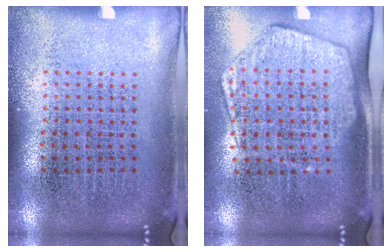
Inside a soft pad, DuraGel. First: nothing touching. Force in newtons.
{"total": 1.8, "press": 1.6, "slide": 0.8}